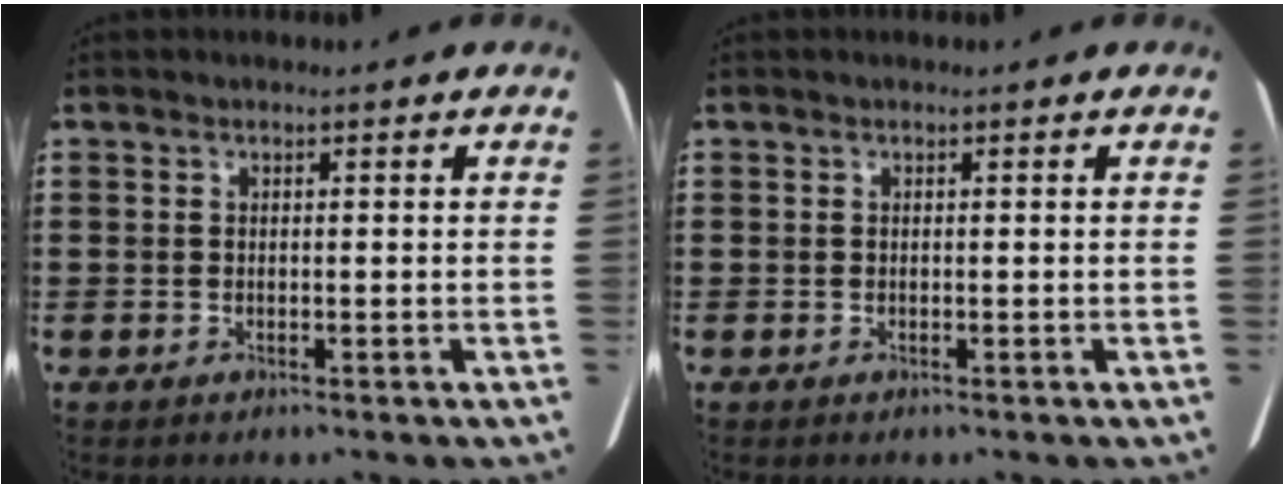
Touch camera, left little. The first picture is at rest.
{"total": 0.0}